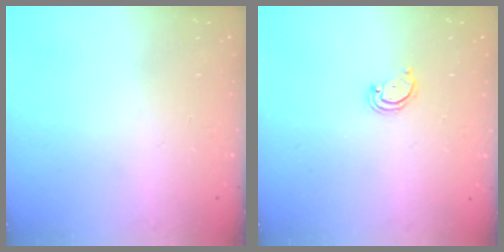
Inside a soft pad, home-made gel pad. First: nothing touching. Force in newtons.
{"total": 2.2, "press": 2.2, "slide": 0.2}